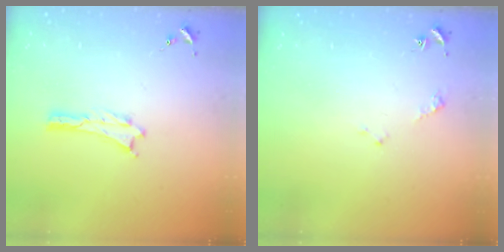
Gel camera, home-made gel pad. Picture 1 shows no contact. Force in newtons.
{"total": 2.3, "press": 2.2, "slide": 0.3}